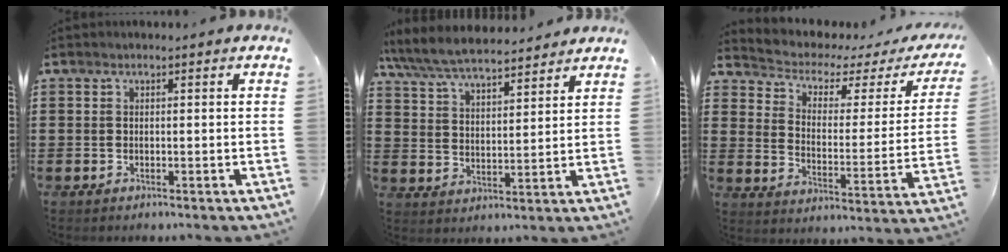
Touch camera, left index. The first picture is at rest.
{"total": 7.0, "force": [6.6, 0.7, 2.3], "torque": [-0.070, -0.030, 0.118]}
{"total": 2.8, "force": [1.9, 1.4, 1.5], "torque": [-0.047, -0.018, 0.022]}